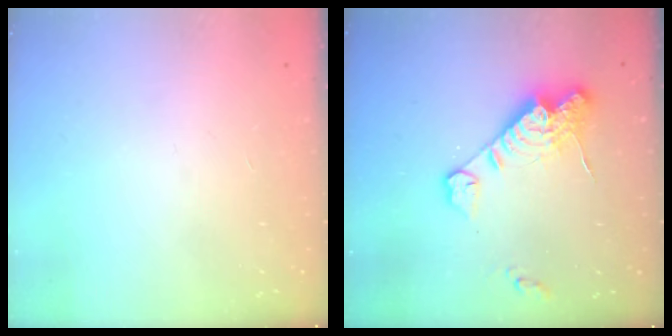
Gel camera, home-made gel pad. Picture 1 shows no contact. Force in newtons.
{"total": 14.1, "press": 14.0, "slide": 1.5}